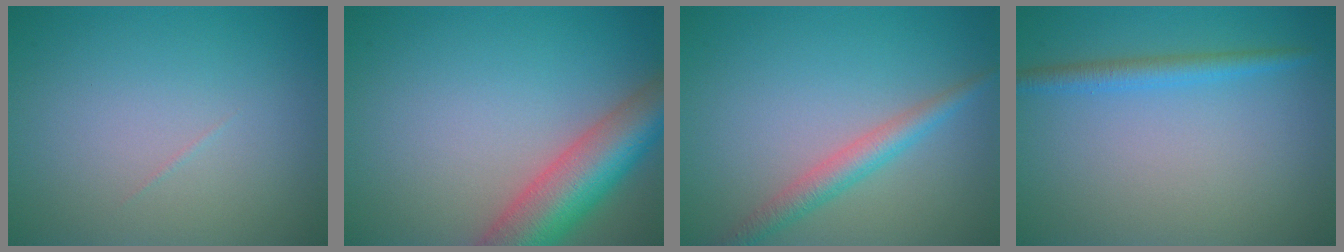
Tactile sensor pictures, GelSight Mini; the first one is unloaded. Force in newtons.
{"total": 8.2, "press": 8.2, "slide": 0.3}
{"total": 2.7, "press": 2.7, "slide": 0.0}
{"total": 2.0, "press": 2.0, "slide": 0.2}